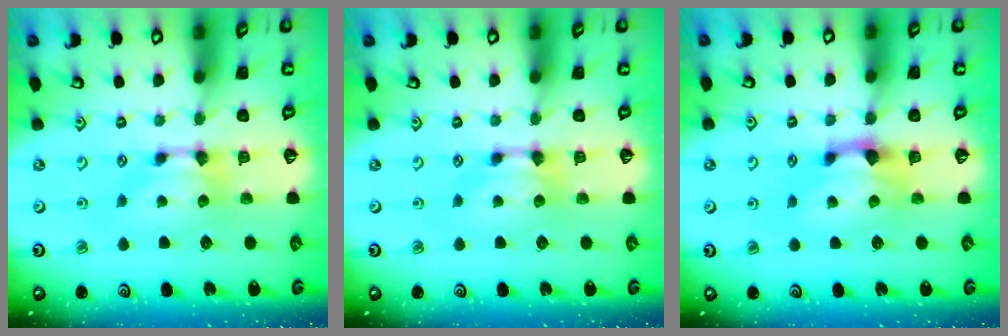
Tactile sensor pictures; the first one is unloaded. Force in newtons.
{"total": 0.0}
{"total": 1.9, "press": 1.3, "slide": 1.4}